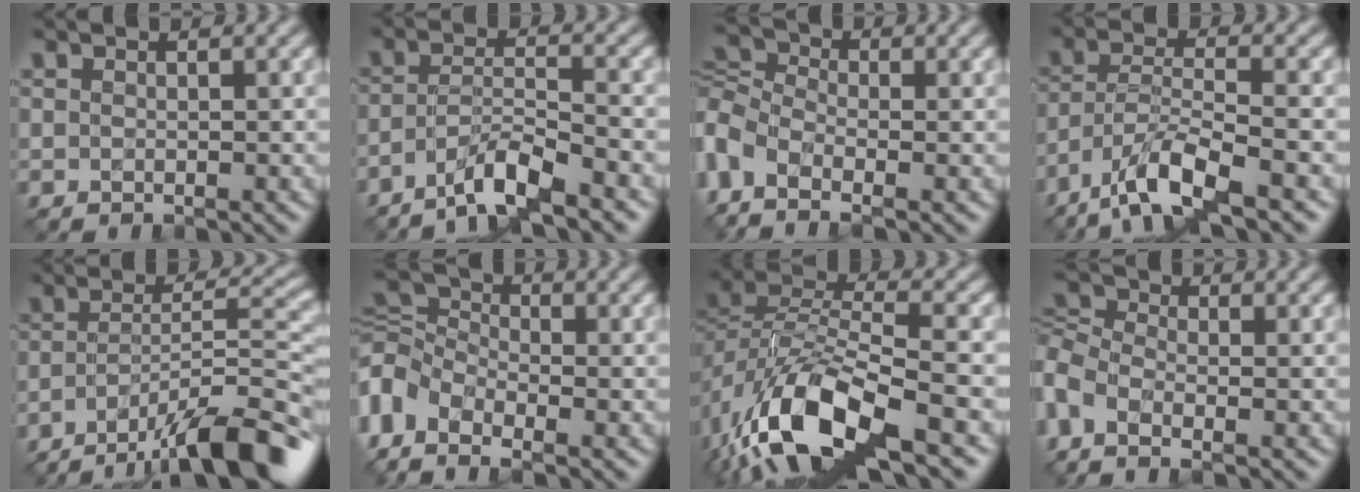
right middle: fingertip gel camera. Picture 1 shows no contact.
{"total": 4.6, "force": [-3.6, 0.5, 2.8], "torque": [-0.049, 0.006, -0.075]}
{"total": 4.8, "force": [-1.6, 3.0, 3.4], "torque": [-0.087, 0.002, -0.053]}
{"total": 6.7, "force": [-4.6, 1.6, 4.6], "torque": [-0.083, 0.002, -0.092]}
{"total": 11.2, "force": [-7.4, 2.6, 8.0], "torque": [-0.113, 0.013, -0.128]}
{"total": 6.5, "force": [-2.7, 4.3, 4.0], "torque": [-0.090, 0.003, -0.077]}
{"total": 12.2, "force": [-6.1, 5.0, 9.3], "torque": [-0.187, -0.013, -0.120]}
{"total": 4.2, "force": [-1.4, 2.4, 3.1], "torque": [-0.079, -0.002, -0.051]}